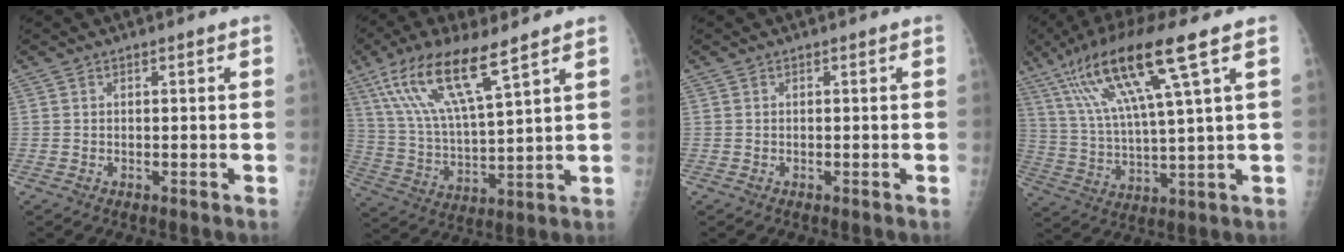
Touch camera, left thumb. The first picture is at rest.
{"total": 15.7, "force": [9.2, 3.4, 12.3], "torque": [-0.245, -0.031, 0.186]}
{"total": 0.0}
{"total": 17.3, "force": [8.5, 1.6, 15.0], "torque": [-0.298, -0.015, 0.158]}